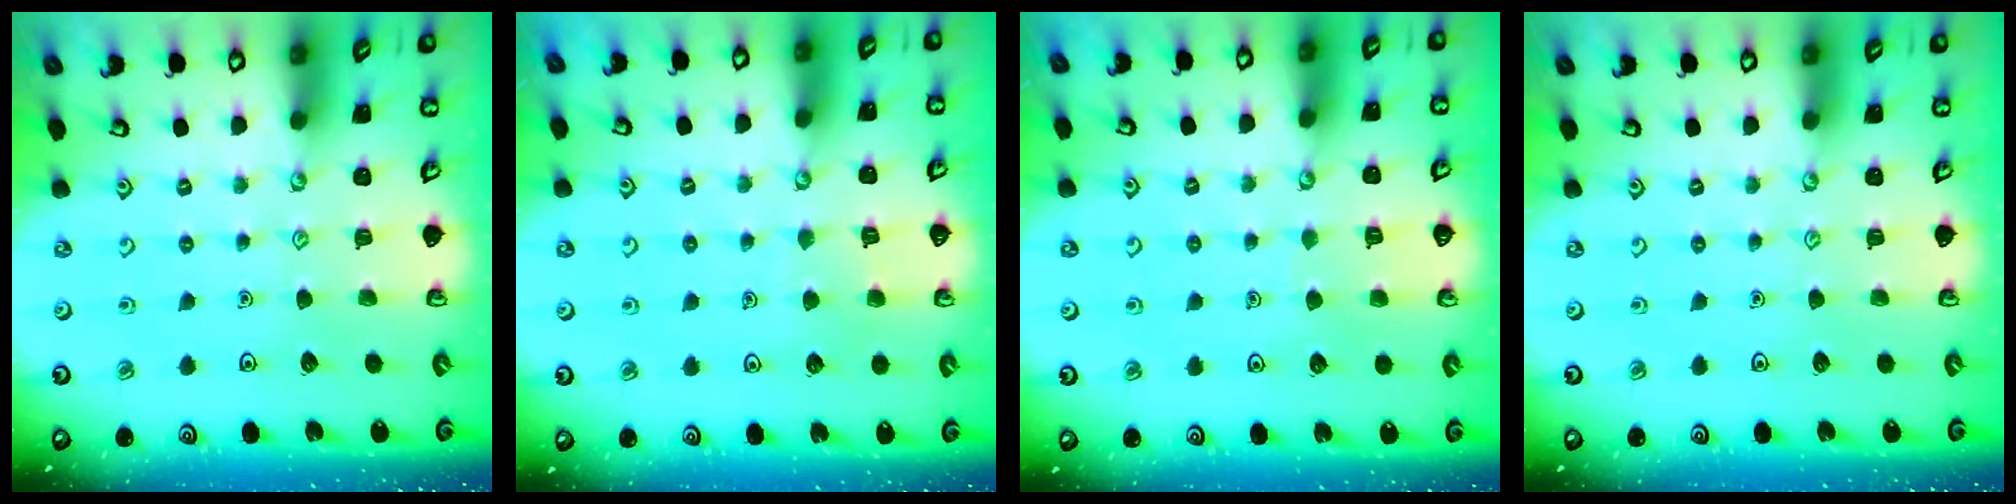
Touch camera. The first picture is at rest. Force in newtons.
{"total": 4.0, "press": 4.0, "slide": 0.4}
{"total": 3.5, "press": 3.5, "slide": 0.2}
{"total": 0.0}